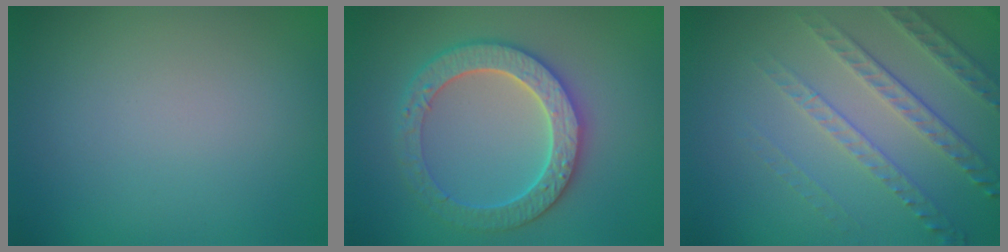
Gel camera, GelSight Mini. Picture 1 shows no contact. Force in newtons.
{"total": 4.3, "press": 4.2, "slide": 1.1}
{"total": 4.5, "press": 3.4, "slide": 3.0}